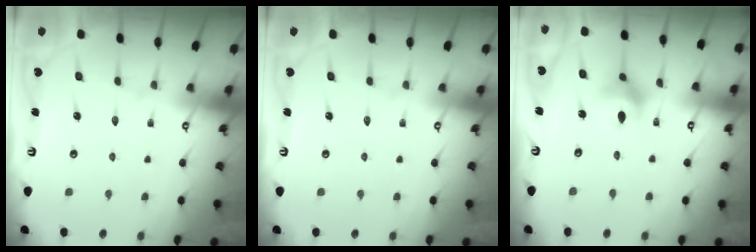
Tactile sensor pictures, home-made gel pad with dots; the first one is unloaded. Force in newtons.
{"total": 0.0}
{"total": 7.5, "press": 7.0, "slide": 2.6}